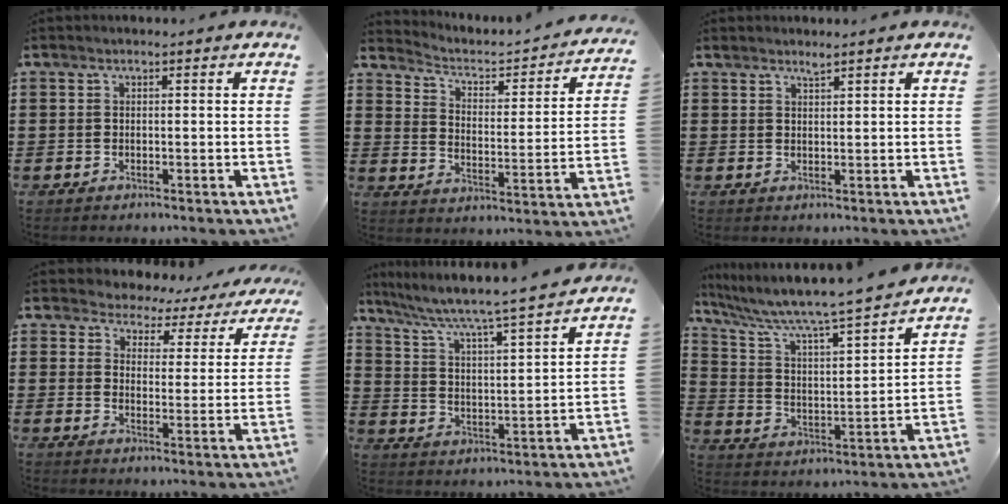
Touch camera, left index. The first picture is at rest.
{"total": 2.3, "force": [1.7, 1.2, 1.0], "torque": [-0.037, -0.016, 0.016]}
{"total": 1.3, "force": [1.3, -0.1, 0.4], "torque": [-0.009, -0.001, 0.024]}
{"total": 3.7, "force": [3.5, 1.2, 0.0], "torque": [-0.024, -0.024, 0.056]}
{"total": 4.8, "force": [4.3, -0.5, 2.2], "torque": [-0.065, -0.040, 0.060]}
{"total": 7.2, "force": [6.5, -0.1, 3.0], "torque": [-0.090, -0.056, 0.101]}